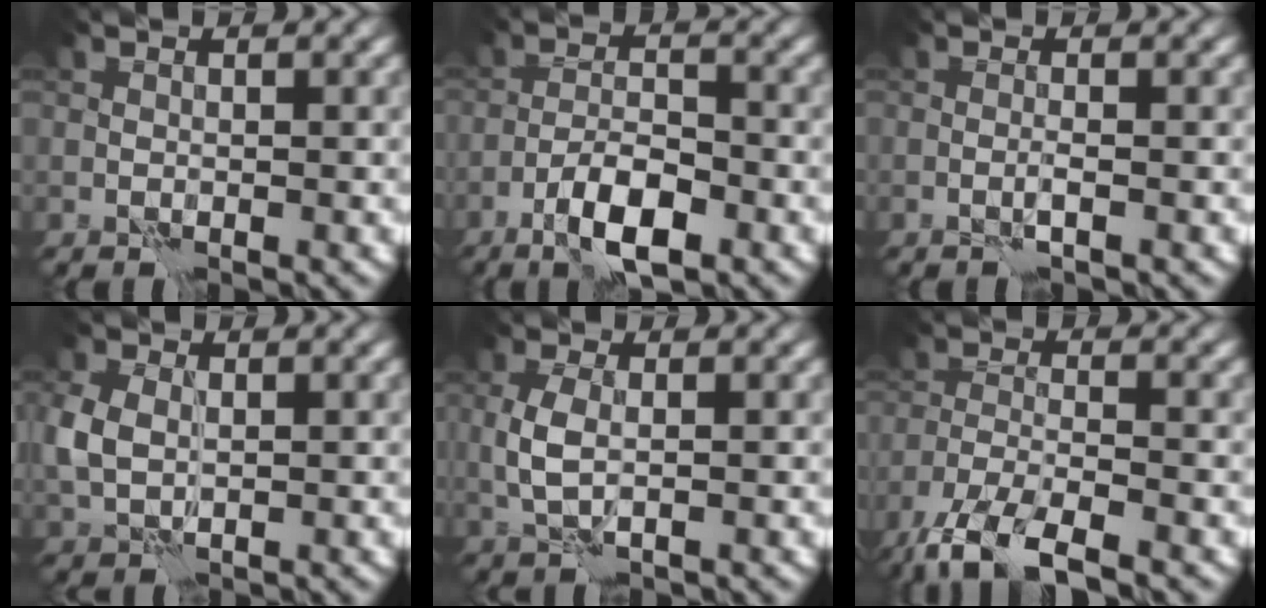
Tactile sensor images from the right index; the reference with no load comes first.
{"total": 4.9, "force": [-2.7, 1.4, 3.8], "torque": [-0.069, 0.003, -0.051]}
{"total": 0.6, "force": [-0.1, -0.3, 0.6], "torque": [-0.011, 0.004, -0.003]}
{"total": 3.5, "force": [0.5, 2.6, 2.3], "torque": [-0.065, 0.002, 0.006]}
{"total": 2.5, "force": [0.3, 1.1, 2.2], "torque": [-0.054, 0.000, 0.005]}
{"total": 7.6, "force": [-5.7, 1.9, 4.6], "torque": [-0.088, -0.012, -0.114]}